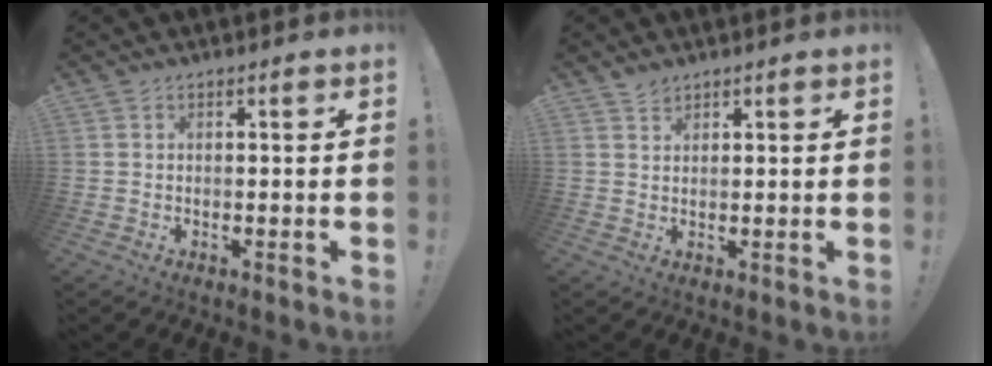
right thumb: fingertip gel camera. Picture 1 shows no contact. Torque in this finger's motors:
{"motor_torque": [-0.11, 0.20, -0.20, 0.49, 0.01]}